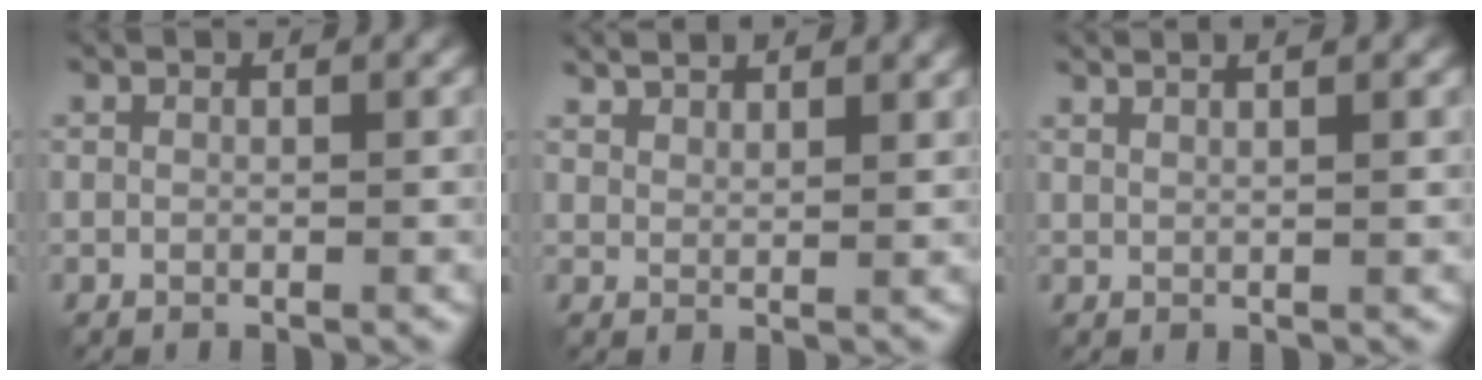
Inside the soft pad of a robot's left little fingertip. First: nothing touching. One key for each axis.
{"total": 2.8, "fx": 2.4, "fy": 0.8, "fz": 1.1, "tx": -0.019, "ty": -0.001, "tz": 0.038}
{"total": 2.6, "fx": 1.9, "fy": 0.7, "fz": 1.7, "tx": -0.007, "ty": 0.010, "tz": 0.007}